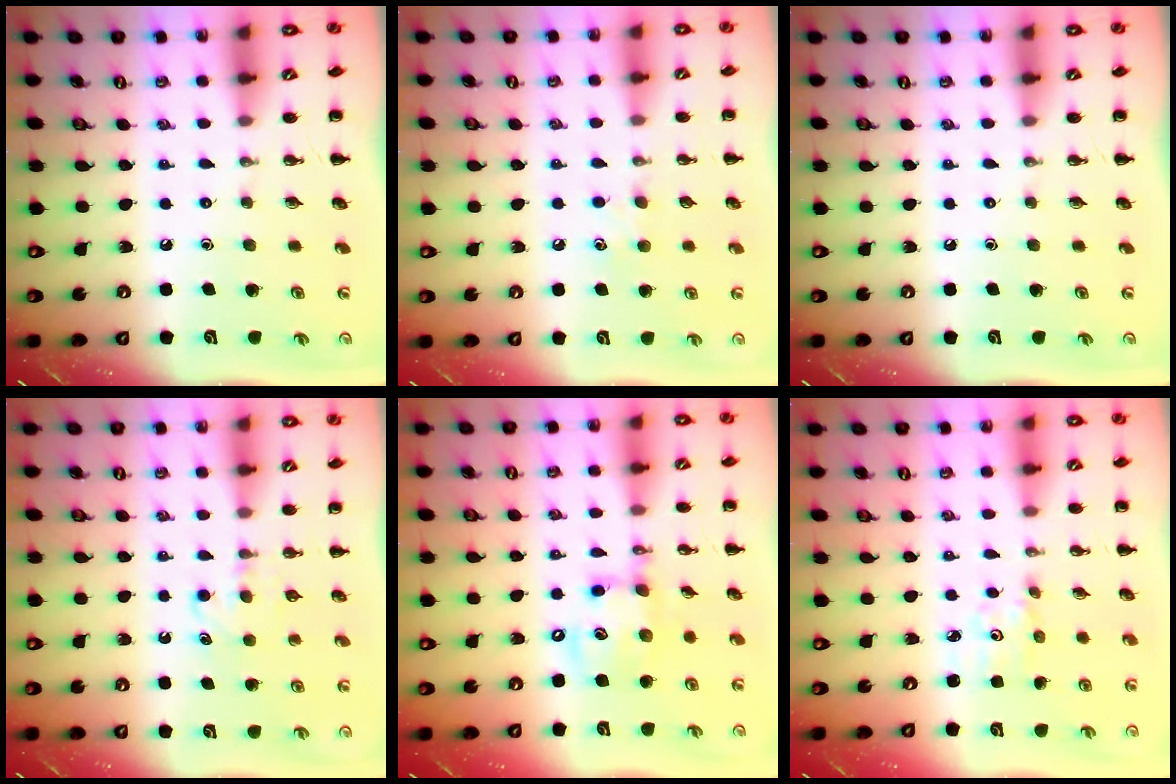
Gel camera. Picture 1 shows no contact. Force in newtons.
{"total": 6.1, "press": 5.9, "slide": 1.6}
{"total": 0.0}
{"total": 4.6, "press": 4.4, "slide": 1.1}
{"total": 13.0, "press": 12.8, "slide": 2.2}
{"total": 2.0, "press": 2.0, "slide": 0.2}